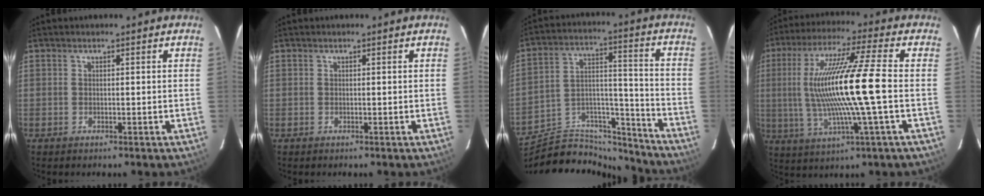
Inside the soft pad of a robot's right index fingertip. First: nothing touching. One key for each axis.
{"total": 0.0}
{"total": 19.3, "fx": -17.2, "fy": 6.8, "fz": 5.6, "tx": -0.099, "ty": 0.052, "tz": -0.262}
{"total": 17.1, "fx": -0.4, "fy": -0.1, "fz": 17.1, "tx": -0.321, "ty": -0.004, "tz": 0.000}